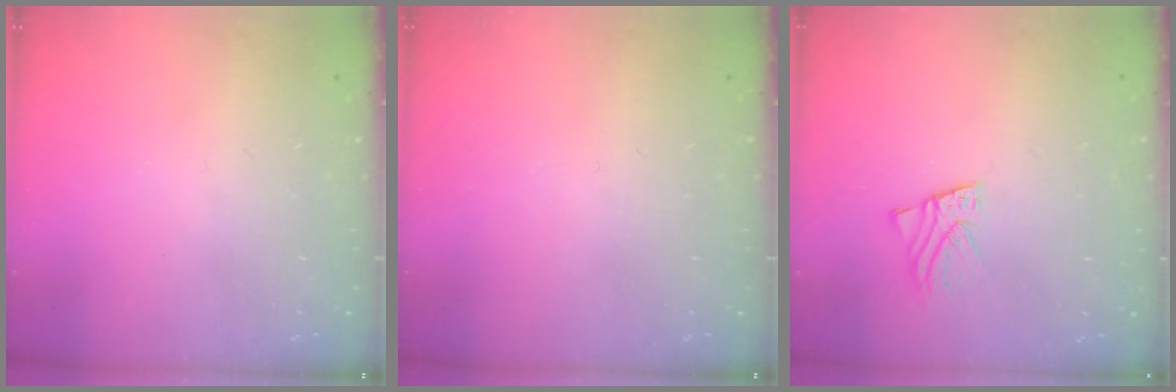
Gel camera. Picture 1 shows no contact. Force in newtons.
{"total": 0.0}
{"total": 2.2, "press": 2.2, "slide": 0.1}